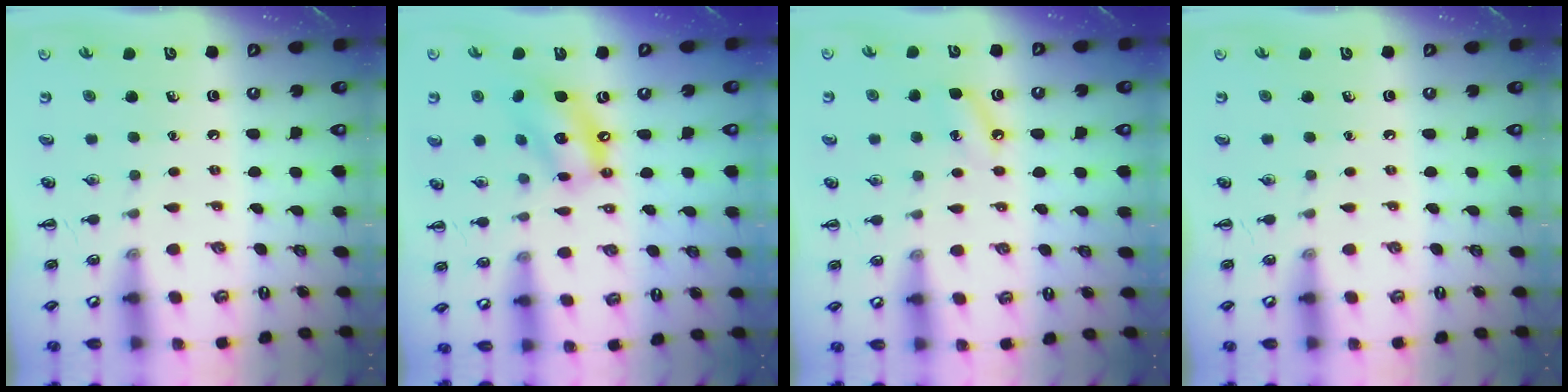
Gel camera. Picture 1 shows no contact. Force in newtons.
{"total": 12.3, "press": 11.9, "slide": 3.1}
{"total": 4.6, "press": 4.4, "slide": 1.4}
{"total": 0.0}